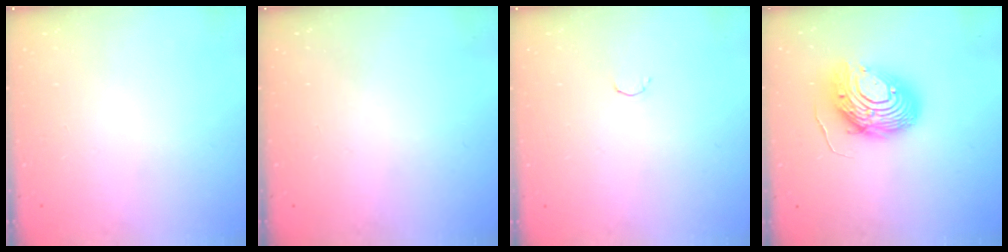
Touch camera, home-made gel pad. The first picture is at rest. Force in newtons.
{"total": 0.0}
{"total": 1.8, "press": 1.7, "slide": 0.4}
{"total": 16.1, "press": 16.0, "slide": 1.3}